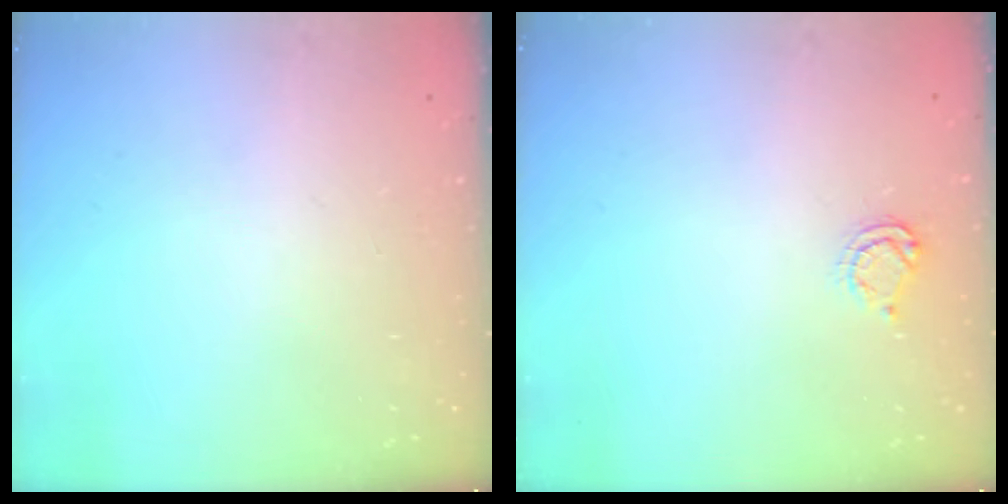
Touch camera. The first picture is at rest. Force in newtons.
{"total": 4.9, "press": 4.8, "slide": 0.5}